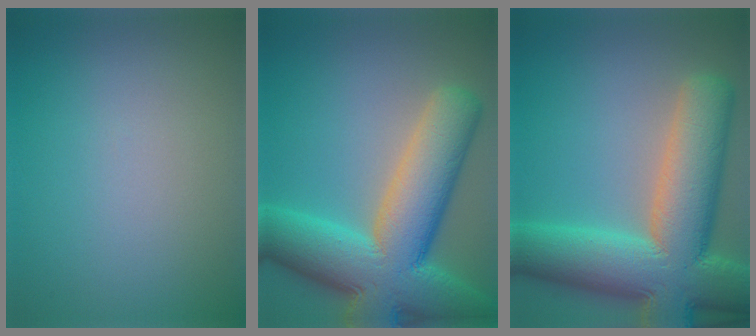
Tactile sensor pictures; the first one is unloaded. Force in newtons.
{"total": 13.7, "press": 13.7, "slide": 0.6}
{"total": 14.2, "press": 14.2, "slide": 1.0}